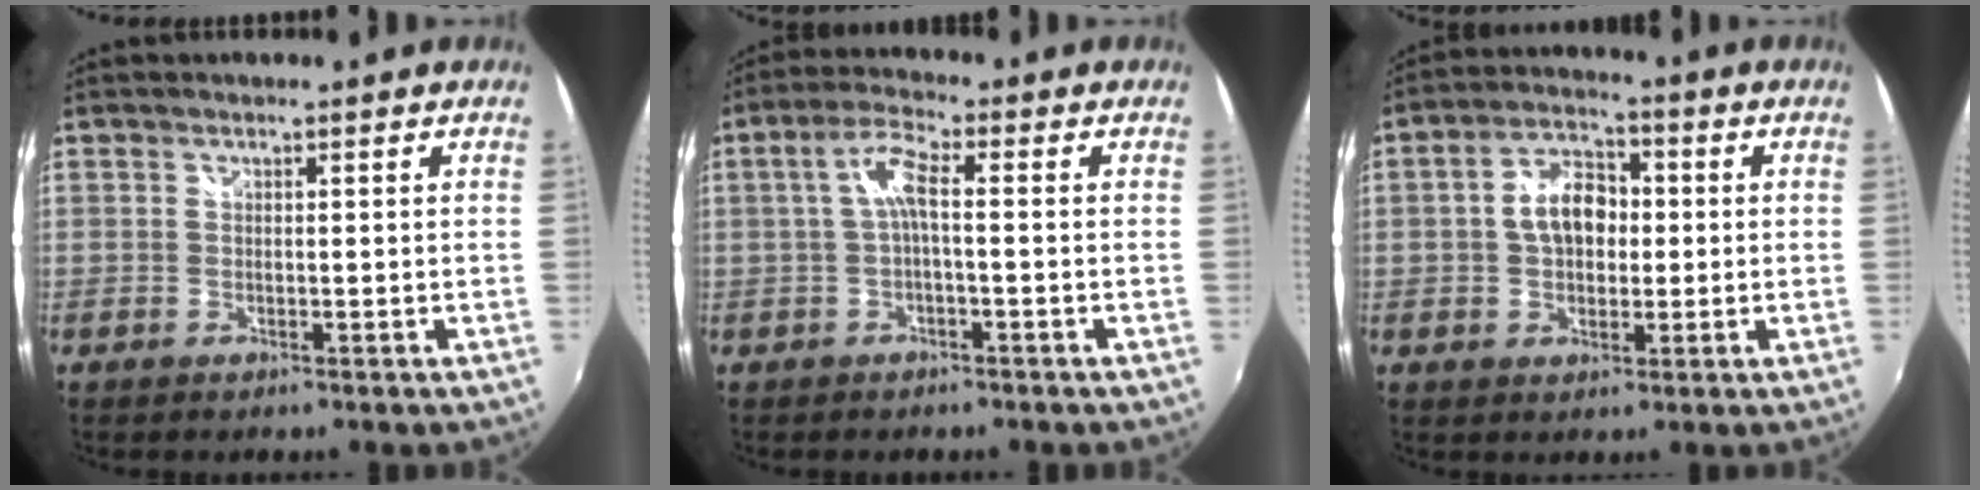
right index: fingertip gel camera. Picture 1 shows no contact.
{"total": 4.8, "force": [-0.5, 0.8, 4.7], "torque": [-0.098, 0.011, -0.008]}
{"total": 8.4, "force": [0.3, 5.6, 6.3], "torque": [-0.117, 0.021, 0.006]}